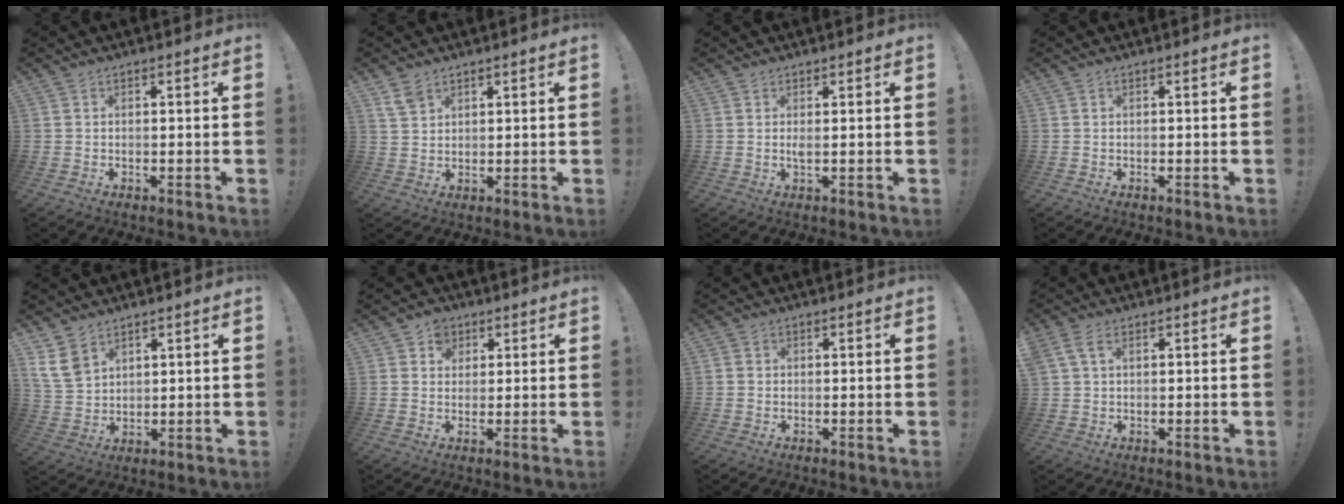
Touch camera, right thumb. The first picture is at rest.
{"total": 4.5, "force": [3.2, 2.6, 1.9], "torque": [-0.031, -0.013, 0.061]}
{"total": 1.3, "force": [0.5, 0.2, 1.2], "torque": [-0.014, -0.006, 0.007]}
{"total": 0.0}
{"total": 8.1, "force": [5.2, 5.1, 3.7], "torque": [-0.075, -0.023, 0.105]}
{"total": 4.7, "force": [2.1, 4.1, 0.9], "torque": [-0.004, -0.009, 0.037]}
{"total": 1.2, "force": [0.1, 1.1, 0.1], "torque": [-0.003, 0.003, 0.002]}
{"total": 4.6, "force": [1.9, 2.7, 3.2], "torque": [-0.060, 0.005, 0.039]}